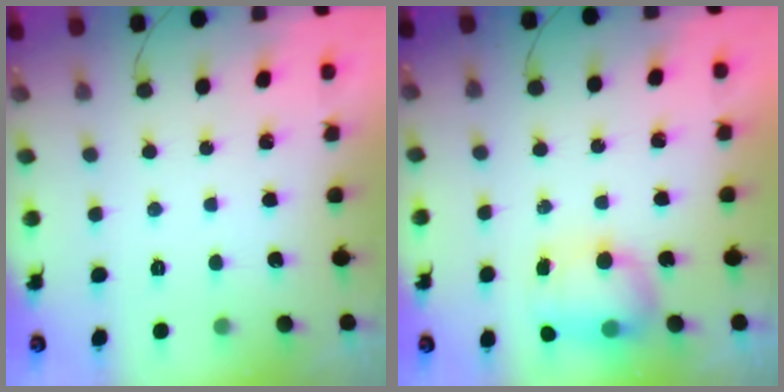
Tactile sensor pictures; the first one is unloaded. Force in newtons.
{"total": 7.8, "press": 7.4, "slide": 2.5}